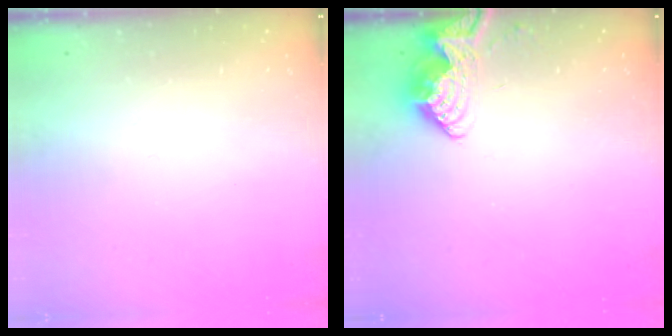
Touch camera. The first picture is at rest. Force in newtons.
{"total": 9.1, "press": 9.1, "slide": 0.5}